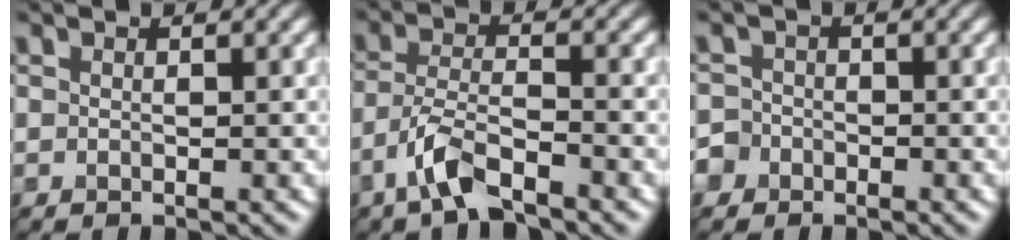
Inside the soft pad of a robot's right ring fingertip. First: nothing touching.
{"total": 3.6, "force": [-3.3, 0.1, 1.6], "torque": [-0.055, 0.008, -0.055]}
{"total": 2.2, "force": [-1.9, 0.6, -0.9], "torque": [0.003, 0.004, -0.023]}